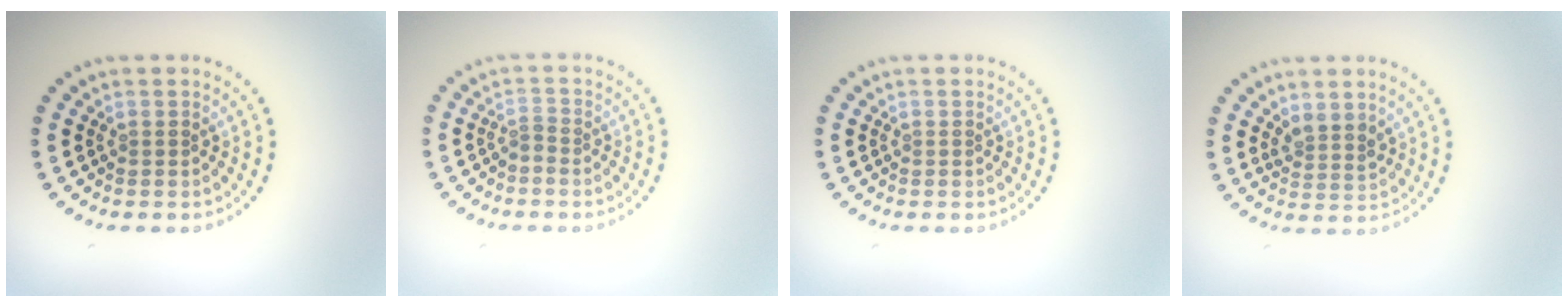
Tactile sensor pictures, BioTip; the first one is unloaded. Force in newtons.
{"total": 0.8, "press": 0.4, "slide": 0.7}
{"total": 0.0}
{"total": 2.0, "press": 1.6, "slide": 1.1}